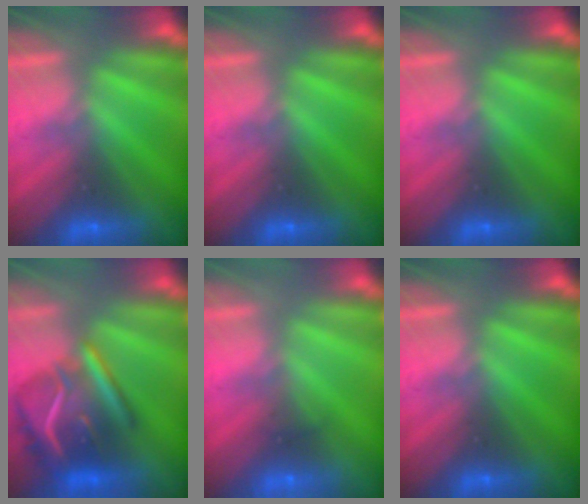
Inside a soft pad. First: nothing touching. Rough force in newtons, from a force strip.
{"total": 0.0}
{"total": 0.0}
{"total": 7.5}
{"total": 2.0}
{"total": 0.0}